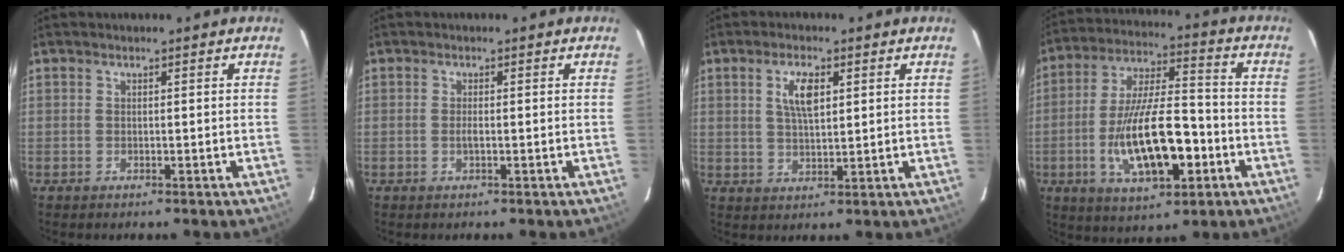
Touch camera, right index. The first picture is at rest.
{"total": 1.1, "force": [-0.3, 0.2, 1.1], "torque": [-0.021, 0.000, -0.006]}
{"total": 5.4, "force": [1.9, 2.2, 4.6], "torque": [-0.083, 0.006, 0.037]}
{"total": 17.6, "force": [-5.3, 6.4, 15.5], "torque": [-0.300, -0.003, -0.082]}